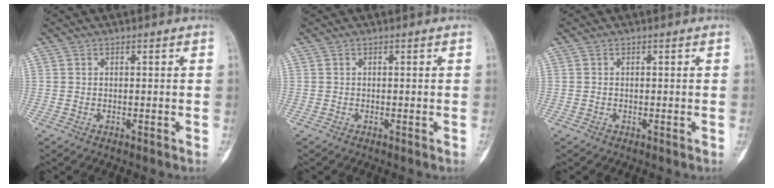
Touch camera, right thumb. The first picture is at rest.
{"total": 0.0}
{"total": 0.0}